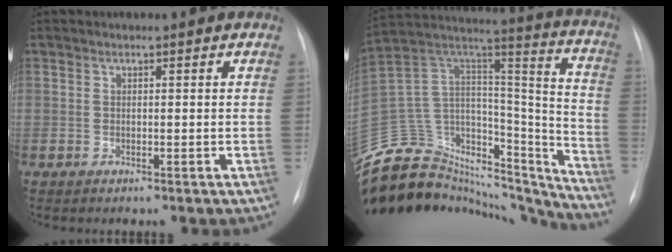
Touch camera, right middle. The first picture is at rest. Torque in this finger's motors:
{"motor_torque": [1.01, -1.13, 0.57, 0.02]}